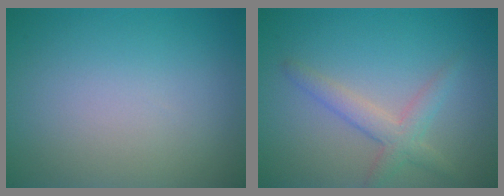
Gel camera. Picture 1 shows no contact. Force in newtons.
{"total": 2.8, "press": 2.8, "slide": 0.2}